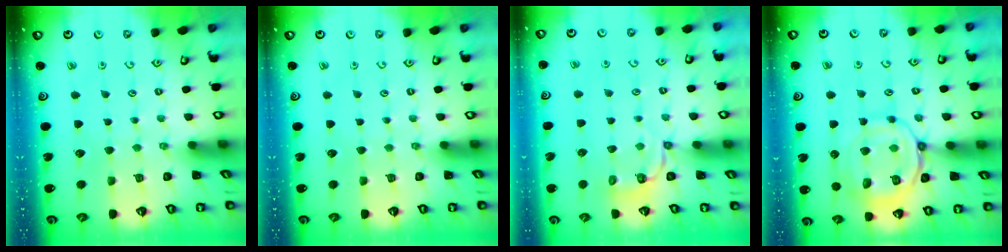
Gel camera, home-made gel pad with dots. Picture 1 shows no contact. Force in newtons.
{"total": 0.0}
{"total": 3.6, "press": 3.0, "slide": 2.1}
{"total": 13.1, "press": 13.0, "slide": 1.2}